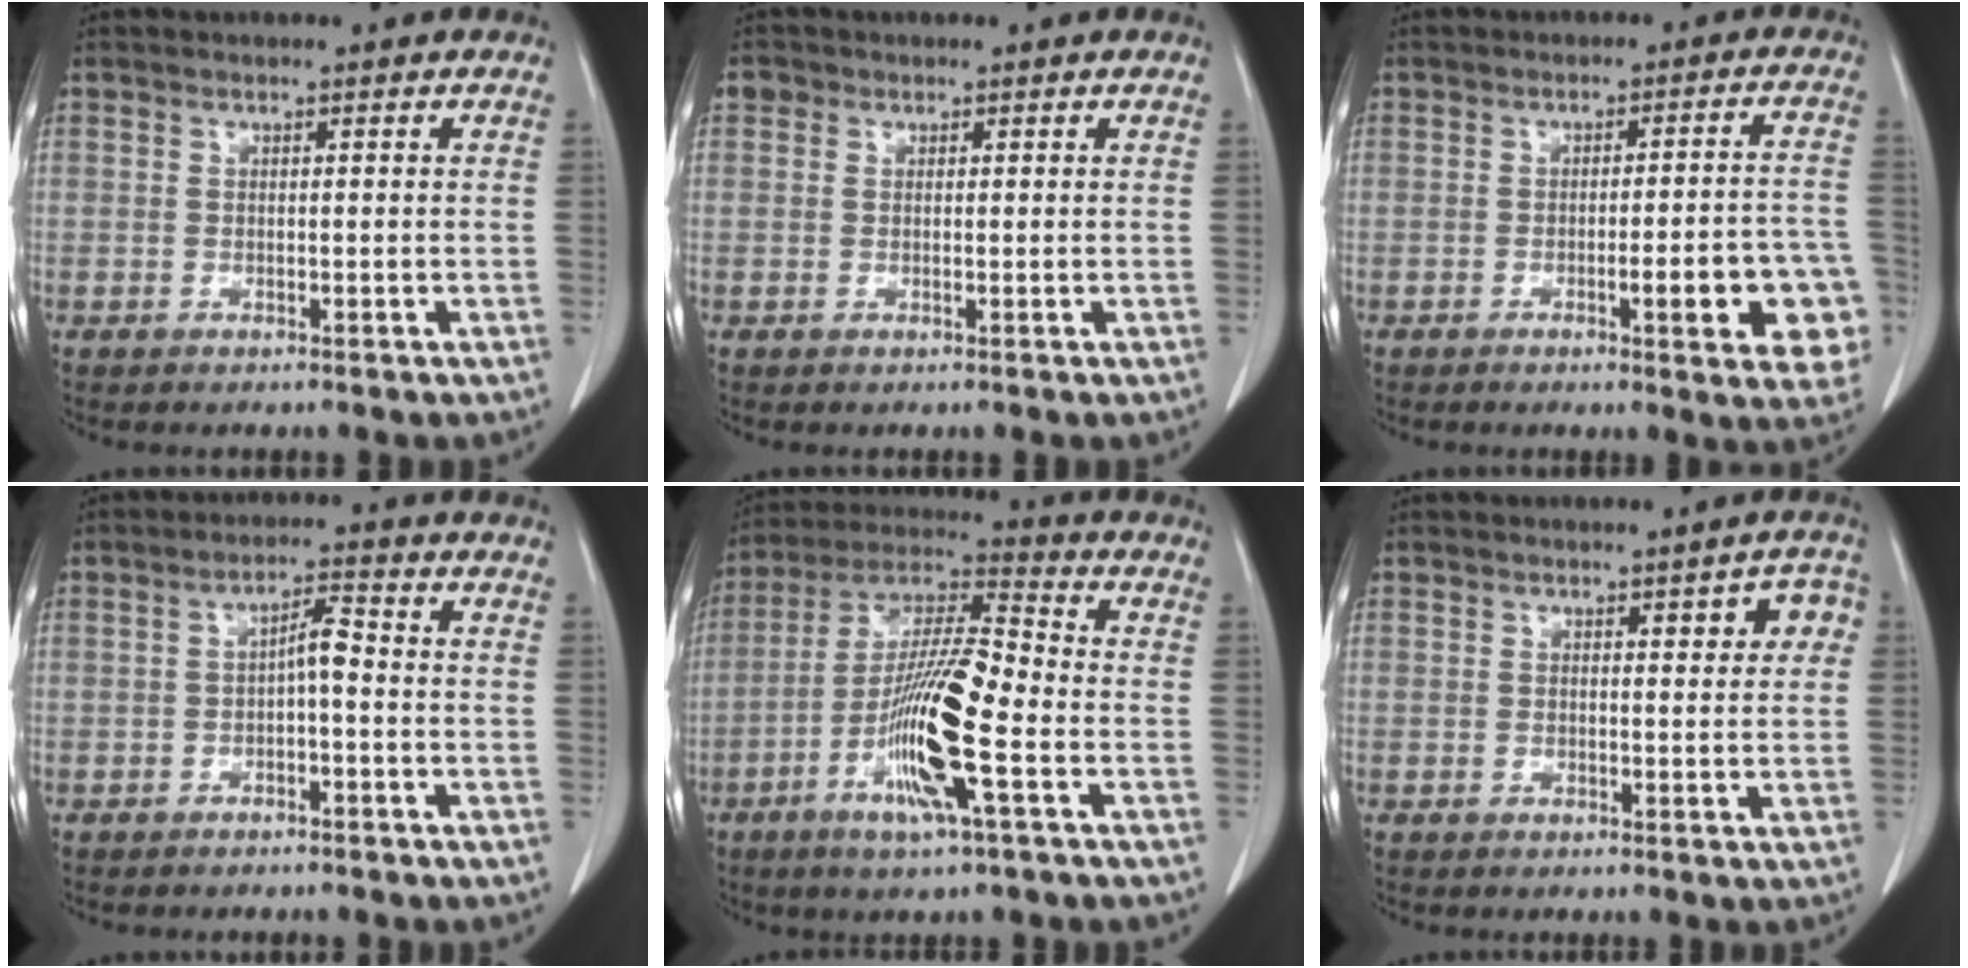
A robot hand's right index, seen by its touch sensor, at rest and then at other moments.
{"total": 1.3, "force": [0.5, 1.1, 0.4], "torque": [-0.003, 0.005, 0.005]}
{"total": 11.1, "force": [-3.8, 1.8, 10.3], "torque": [-0.090, 0.015, -0.044]}
{"total": 3.3, "force": [-0.5, 0.8, 3.2], "torque": [-0.051, 0.013, -0.008]}
{"total": 15.0, "force": [-4.8, 1.2, 14.2], "torque": [-0.278, -0.008, -0.095]}
{"total": 4.1, "force": [1.4, 1.5, 3.6], "torque": [-0.036, 0.012, 0.013]}